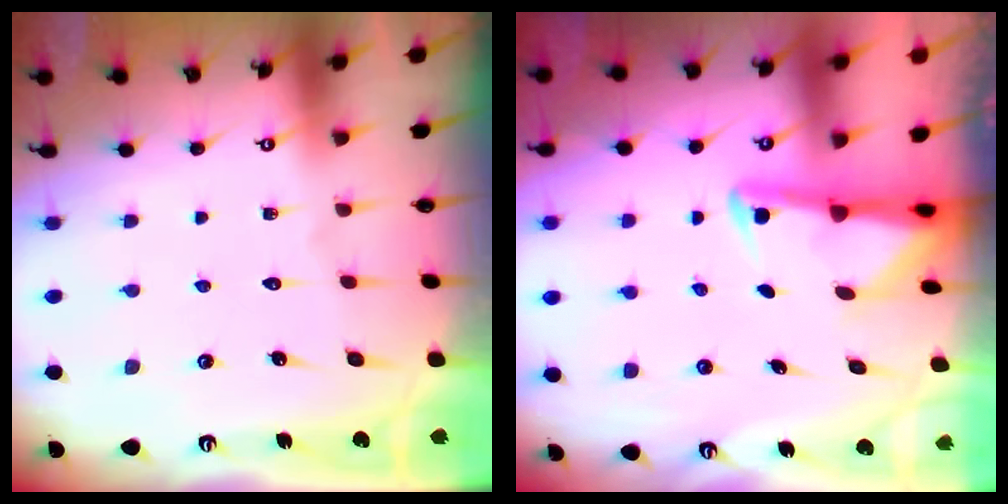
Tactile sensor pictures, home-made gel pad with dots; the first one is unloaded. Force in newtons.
{"total": 2.8, "press": 2.7, "slide": 0.7}